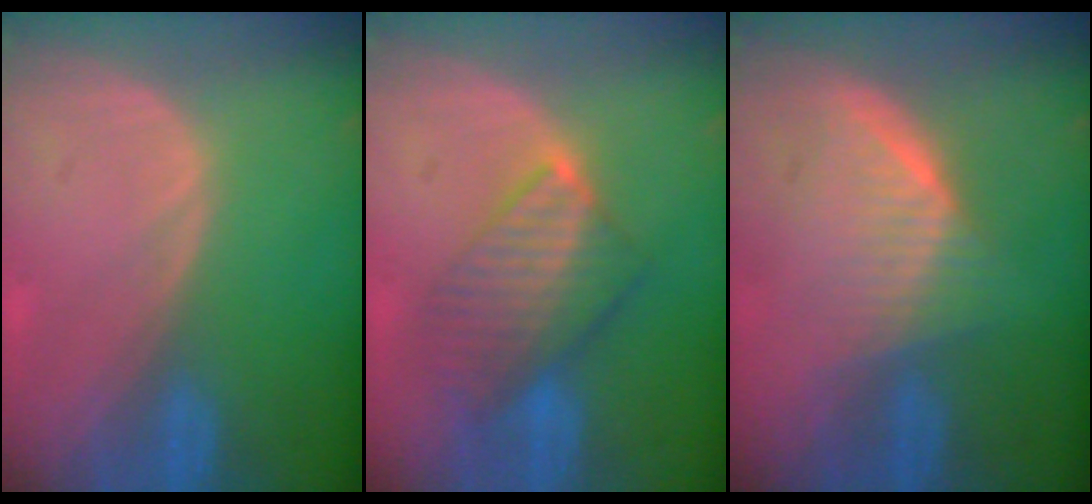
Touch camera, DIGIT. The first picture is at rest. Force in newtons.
{"total": 7.5, "press": 7.2, "slide": 2.2}
{"total": 5.7, "press": 5.7, "slide": 0.7}